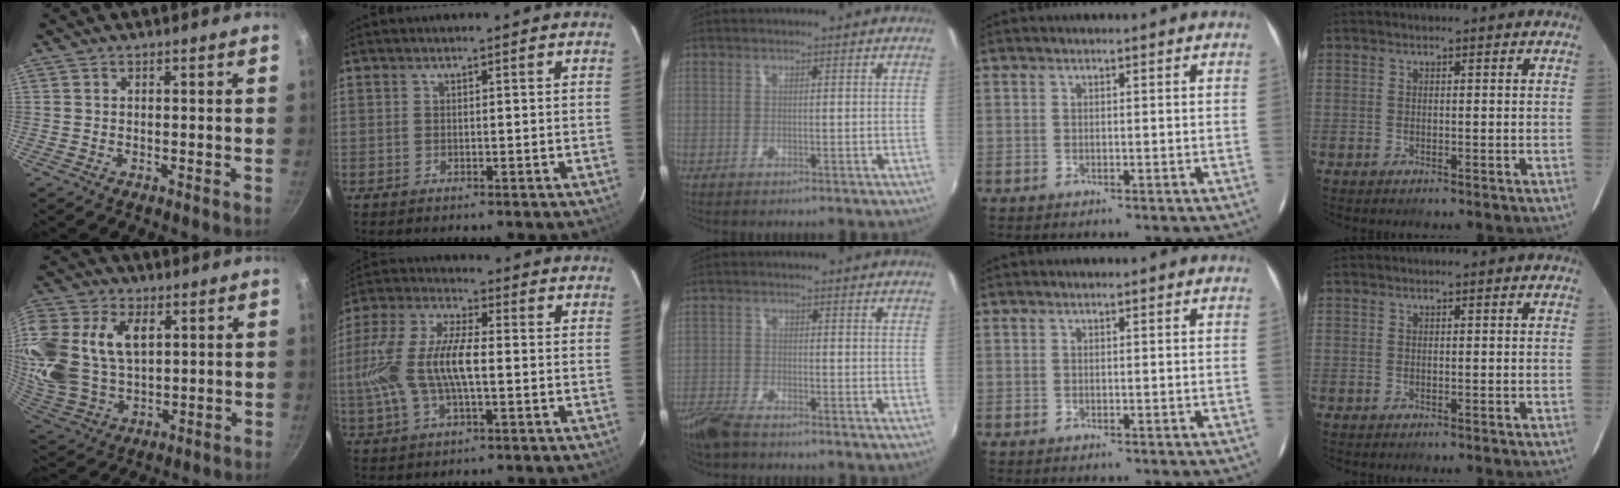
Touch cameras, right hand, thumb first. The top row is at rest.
{"thumb": {"total": 23.7, "force": [6.8, 16.0, 16.1], "torque": [-0.373, 0.011, 0.134]}, "index": {"total": 14.7, "force": [-1.6, 5.5, 13.5], "torque": [-0.286, 0.007, -0.031]}, "middle": {"total": 6.0, "force": [-5.1, 1.5, 2.7], "torque": [-0.075, -0.020, -0.103]}}